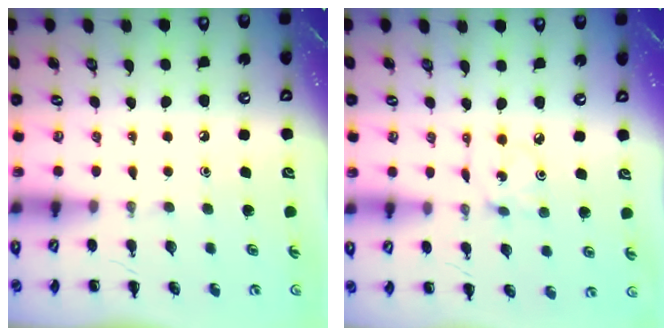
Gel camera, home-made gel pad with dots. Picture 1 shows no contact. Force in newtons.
{"total": 1.8, "press": 1.7, "slide": 0.5}